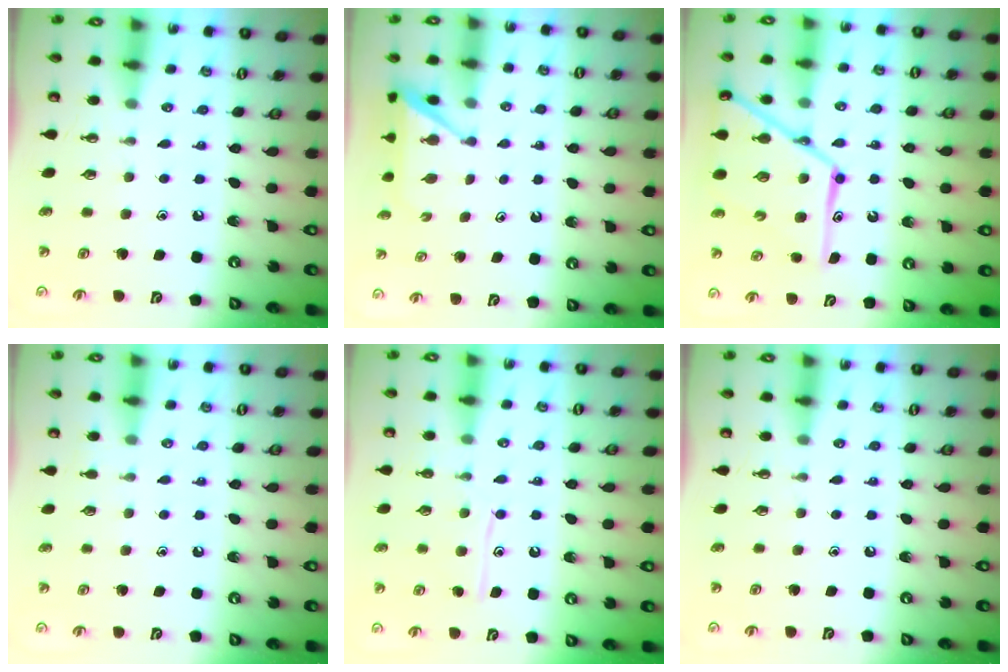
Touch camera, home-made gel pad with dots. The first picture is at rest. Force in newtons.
{"total": 4.7, "press": 4.7, "slide": 0.5}
{"total": 18.0, "press": 17.9, "slide": 1.5}
{"total": 2.8, "press": 2.8, "slide": 0.2}
{"total": 9.4, "press": 9.4, "slide": 0.7}
{"total": 0.0}